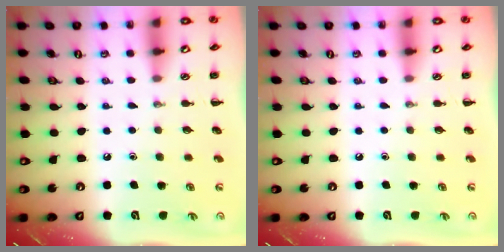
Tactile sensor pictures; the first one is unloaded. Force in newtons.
{"total": 0.0}